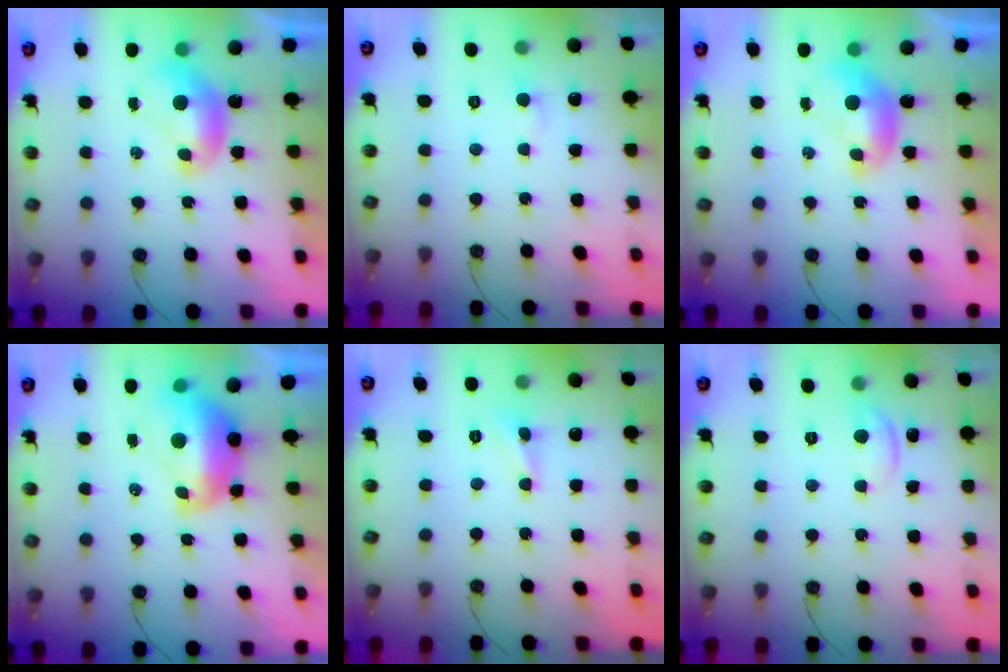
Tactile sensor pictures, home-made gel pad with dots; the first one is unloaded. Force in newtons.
{"total": 0.9, "press": 0.8, "slide": 0.4}
{"total": 0.0}
{"total": 3.8, "press": 3.7, "slide": 0.8}
{"total": 1.1, "press": 1.0, "slide": 0.4}
{"total": 0.9, "press": 0.8, "slide": 0.3}